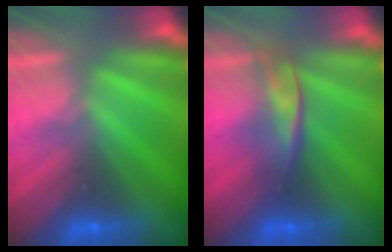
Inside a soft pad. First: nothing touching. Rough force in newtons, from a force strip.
{"total": 2.2}